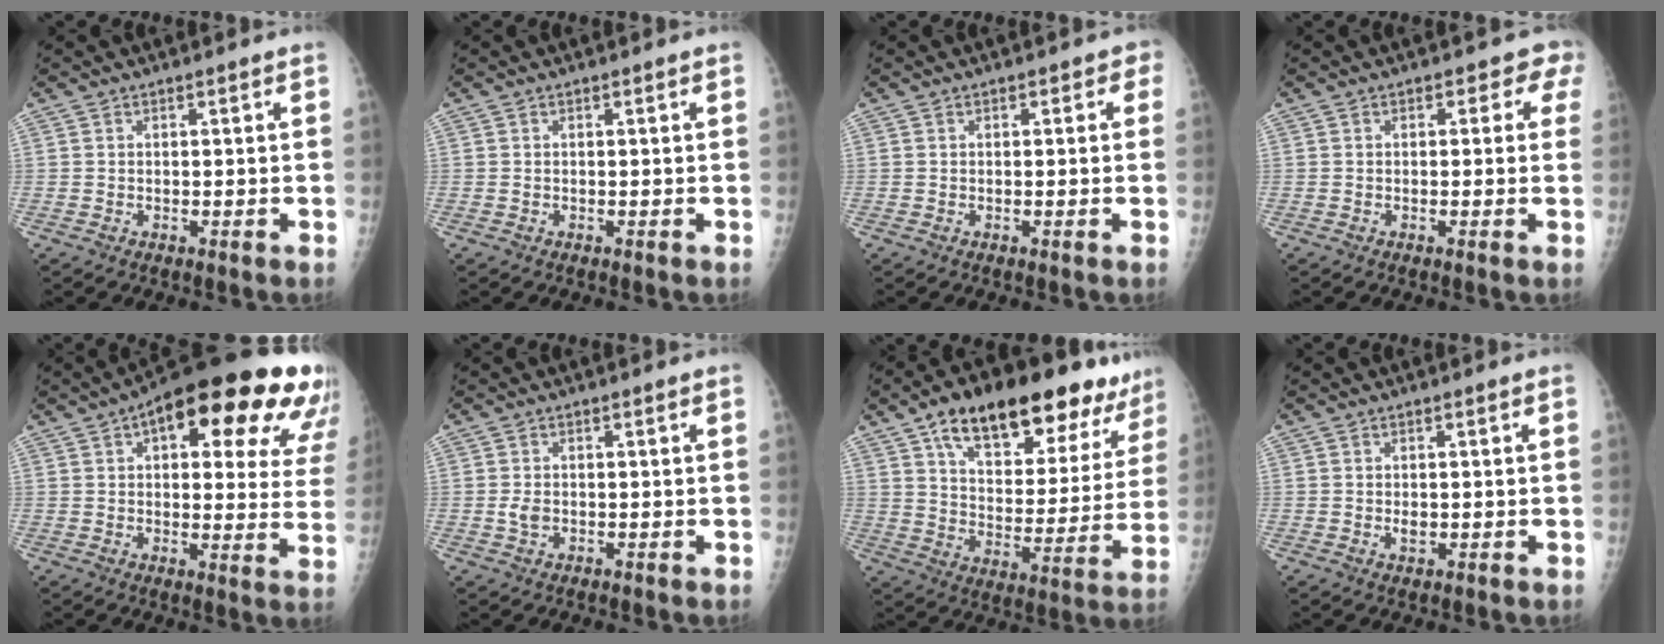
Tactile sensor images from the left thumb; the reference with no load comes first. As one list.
[{"total": 0.0}, {"total": 1.5, "force": [0.4, 1.2, 1.0], "torque": [0.010, 0.006, -0.005]}, {"total": 2.5, "force": [1.0, 1.9, 1.2], "torque": [0.021, 0.002, -0.005]}, {"total": 26.4, "force": [13.1, 9.9, 20.7], "torque": [-0.240, 0.003, 0.164]}, {"total": 1.9, "force": [-0.3, 1.4, 1.3], "torque": [-0.020, 0.001, -0.005]}, {"total": 25.4, "force": [16.4, 11.1, 15.9], "torque": [-0.191, -0.031, 0.246]}, {"total": 1.6, "force": [-0.1, 1.1, 1.1], "torque": [-0.011, 0.000, 0.000]}]